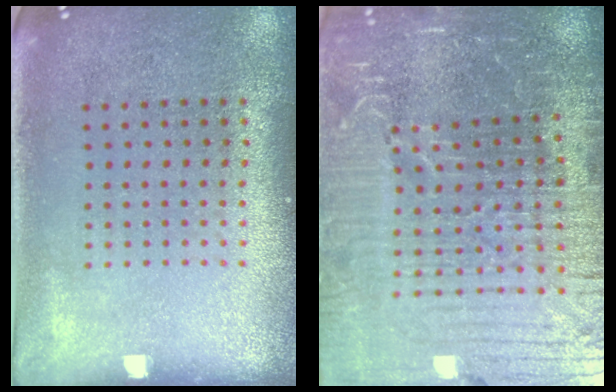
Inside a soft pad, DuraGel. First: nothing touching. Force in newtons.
{"total": 7.1, "press": 6.2, "slide": 3.6}